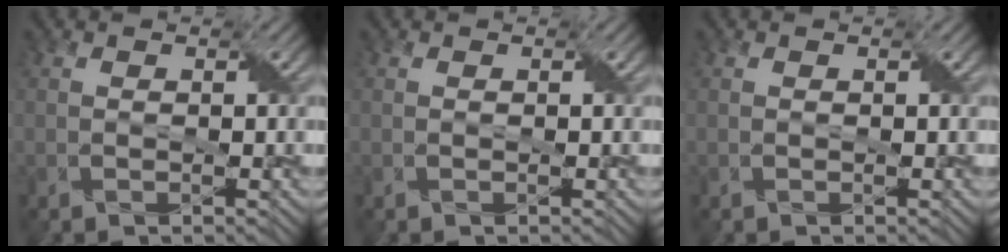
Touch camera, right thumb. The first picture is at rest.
{"total": 0.0}
{"total": 0.0}